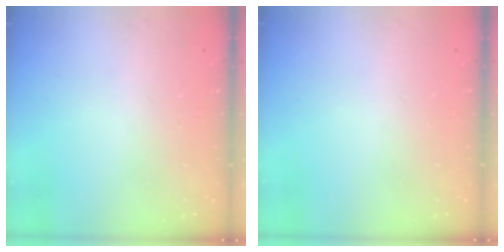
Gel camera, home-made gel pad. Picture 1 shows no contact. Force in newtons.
{"total": 0.0}